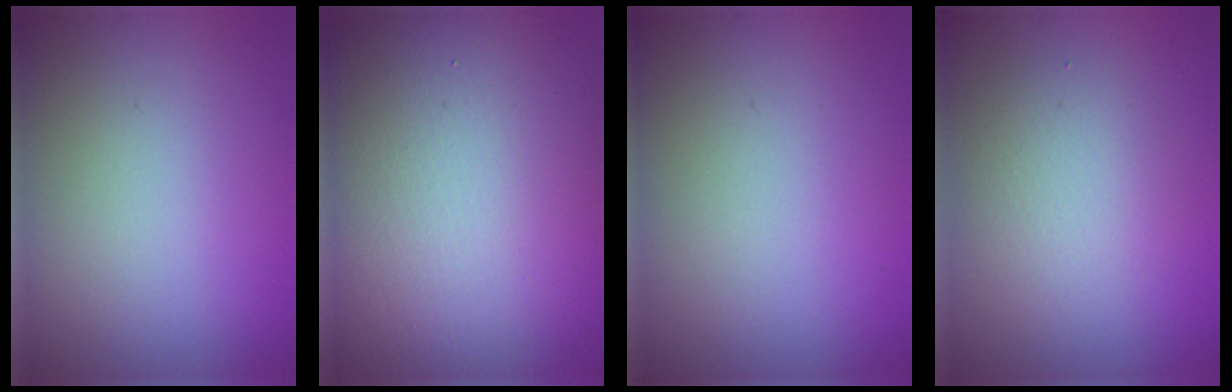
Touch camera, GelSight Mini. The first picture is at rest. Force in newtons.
{"total": 17.7, "press": 17.7, "slide": 1.2}
{"total": 0.0}
{"total": 3.3, "press": 3.3, "slide": 0.2}